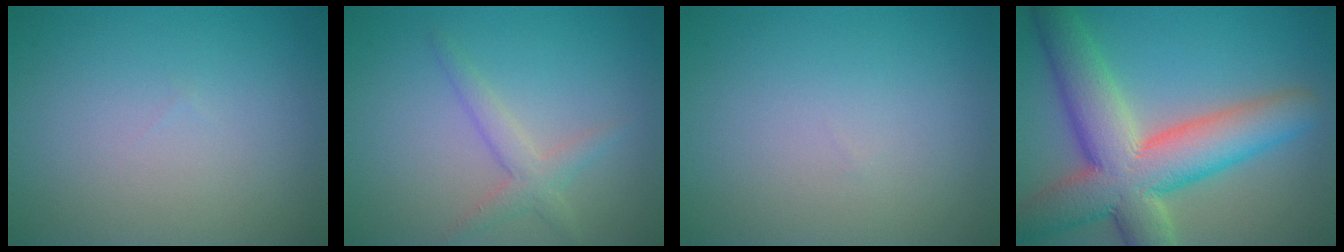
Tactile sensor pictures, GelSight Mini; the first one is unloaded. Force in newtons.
{"total": 2.3, "press": 2.3, "slide": 0.1}
{"total": 0.0}
{"total": 11.0, "press": 11.0, "slide": 1.0}